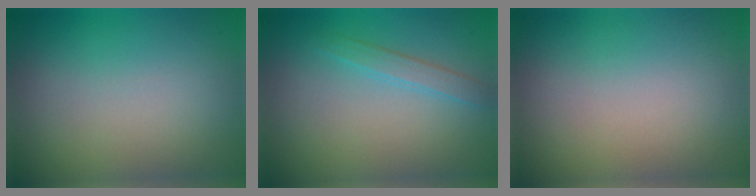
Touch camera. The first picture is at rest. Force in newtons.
{"total": 1.5, "press": 1.5, "slide": 0.1}
{"total": 0.0}